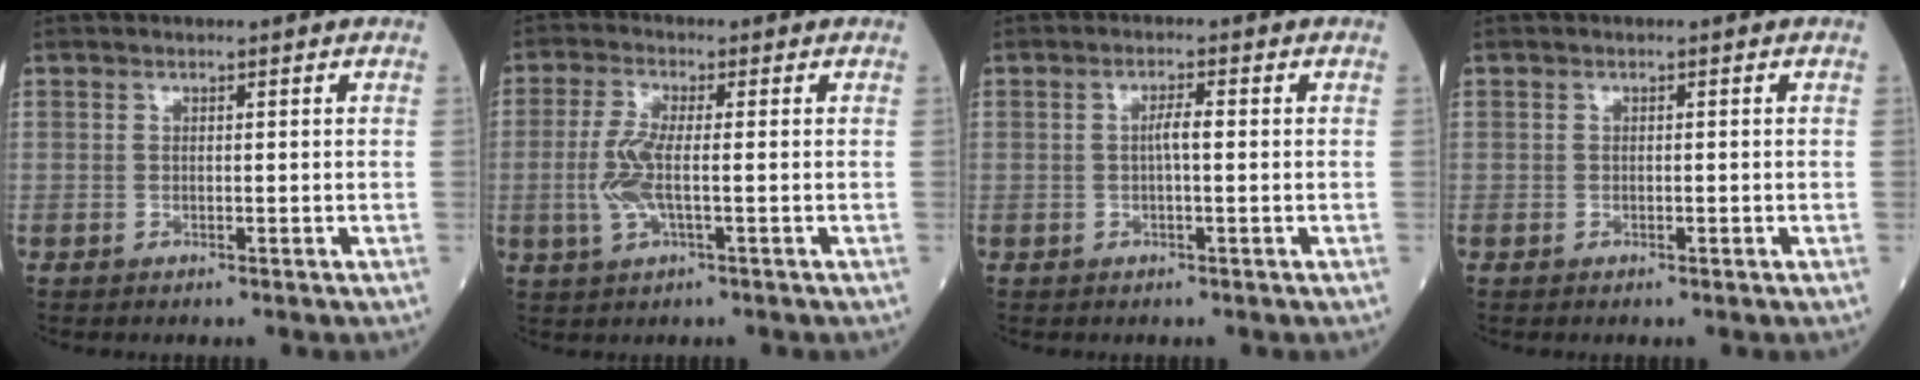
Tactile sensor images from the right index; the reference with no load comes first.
{"total": 5.6, "force": [-0.6, 1.3, 5.4], "torque": [-0.133, -0.004, -0.017]}
{"total": 2.2, "force": [0.0, 0.2, 2.2], "torque": [-0.040, 0.002, -0.001]}
{"total": 0.6, "force": [-0.2, 0.3, 0.5], "torque": [-0.009, 0.000, -0.002]}